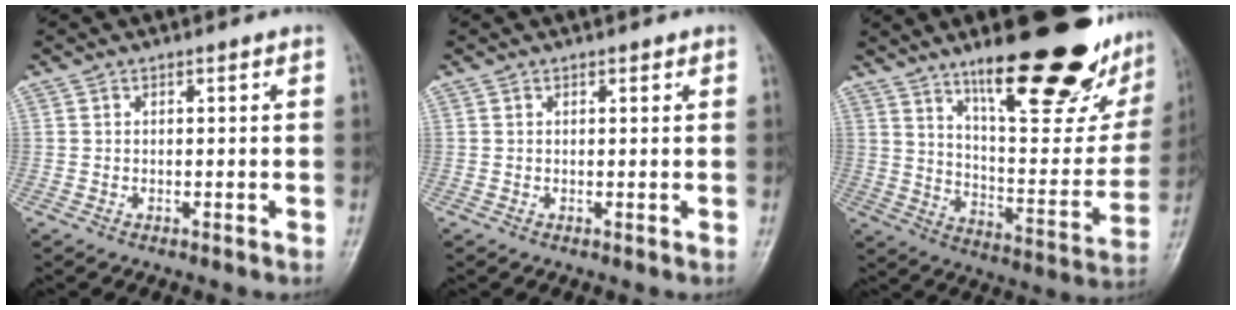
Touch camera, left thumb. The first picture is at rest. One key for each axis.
{"total": 0.8, "fx": 0.6, "fy": 0.4, "fz": 0.3, "tx": 0.001, "ty": -0.003, "tz": 0.004}
{"total": 28.5, "fx": 18.6, "fy": 8.3, "fz": 19.9, "tx": -0.239, "ty": -0.087, "tz": 0.284}